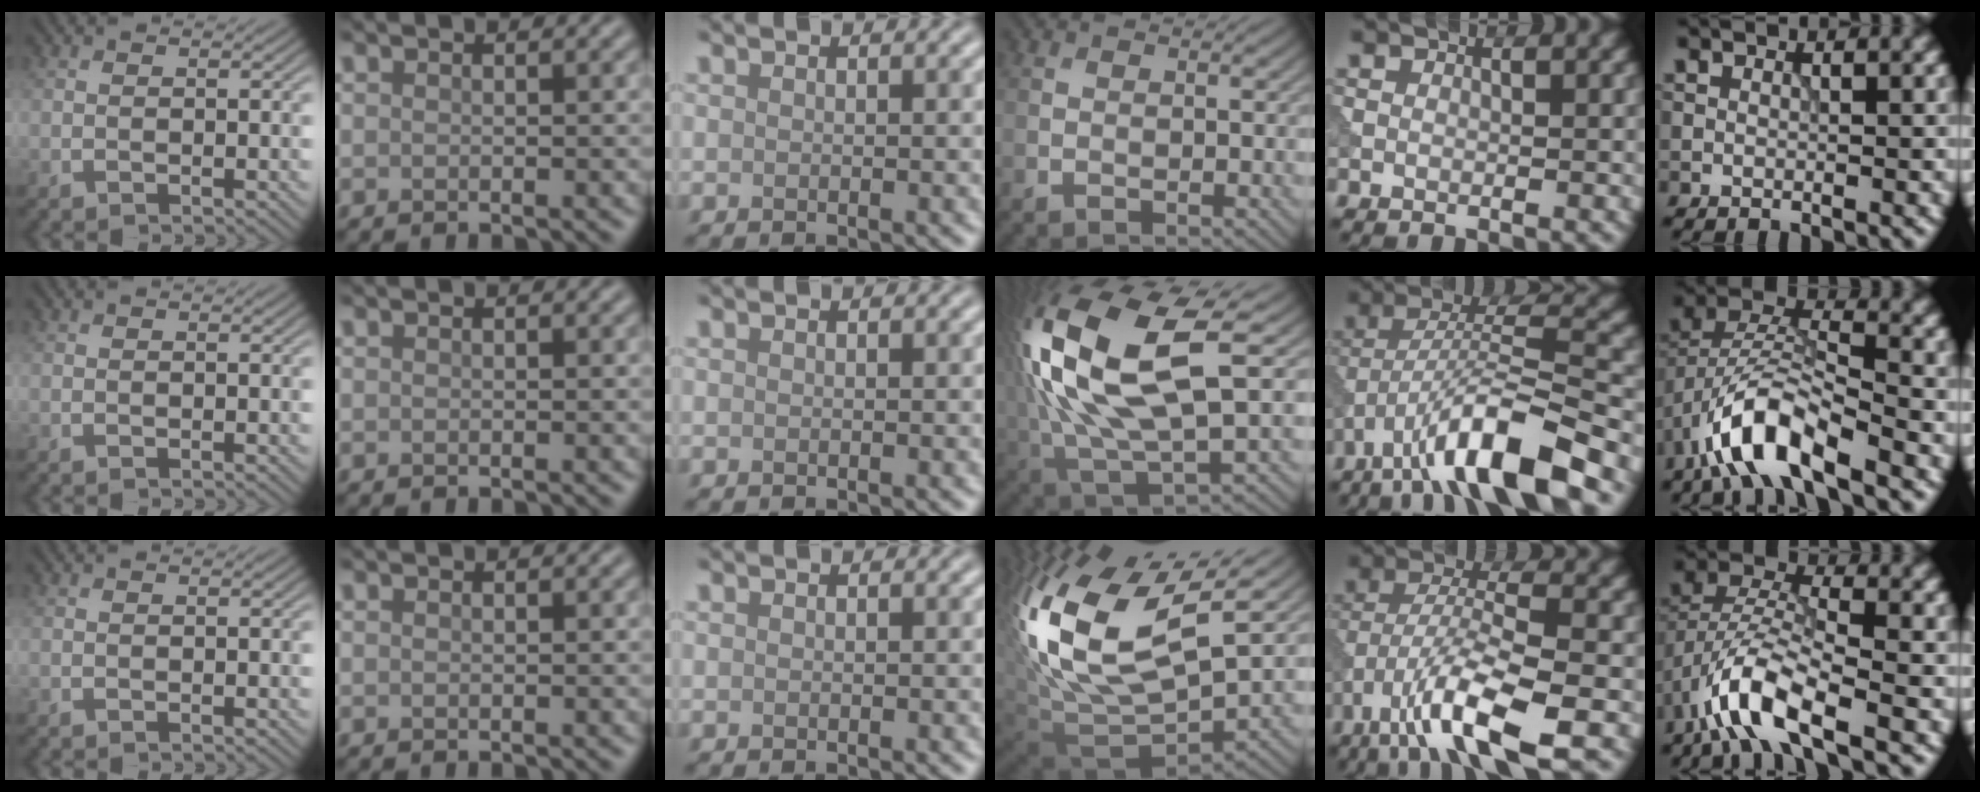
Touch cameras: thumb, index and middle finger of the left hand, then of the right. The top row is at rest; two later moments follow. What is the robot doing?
{"motion": "dispense", "object": "syringe"}